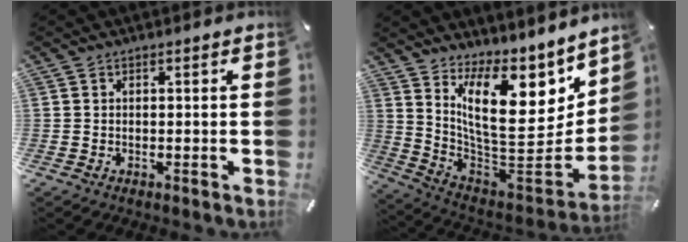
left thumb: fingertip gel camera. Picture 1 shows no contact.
{"total": 18.4, "force": [8.8, 10.1, 12.6], "torque": [-0.193, -0.090, 0.152]}